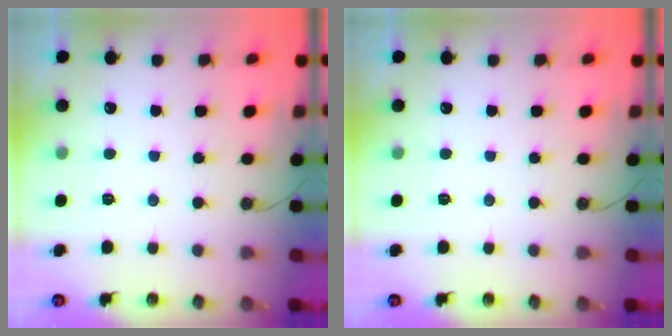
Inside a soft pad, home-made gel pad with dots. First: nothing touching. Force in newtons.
{"total": 0.0}